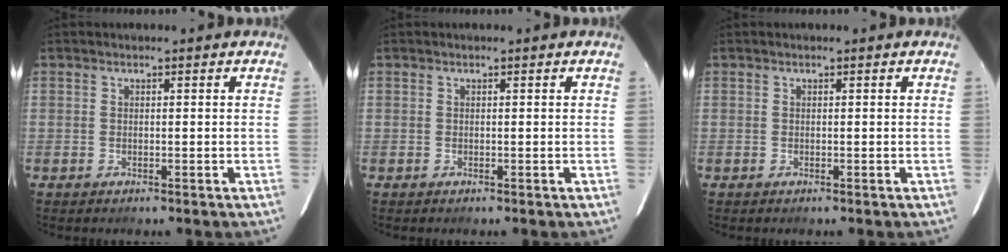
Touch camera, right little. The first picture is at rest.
{"total": 0.0}
{"total": 0.0}